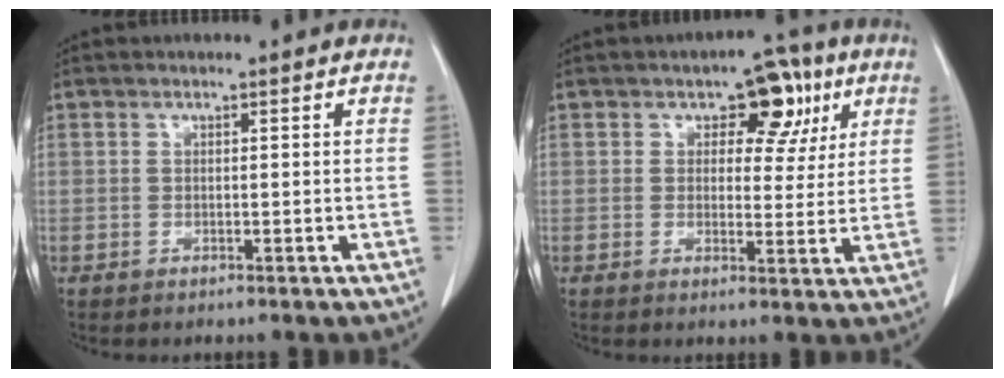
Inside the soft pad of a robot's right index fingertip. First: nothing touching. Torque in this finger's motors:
{"motor_torque": [0.12, 0.20, 0.09, 0.01]}